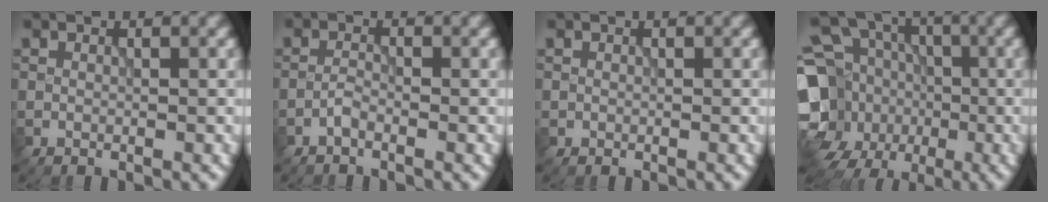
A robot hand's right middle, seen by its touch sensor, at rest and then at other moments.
{"total": 0.9, "force": [-0.8, 0.2, 0.5], "torque": [-0.010, 0.002, -0.018]}
{"total": 0.0}
{"total": 15.1, "force": [-1.8, 12.8, 7.8], "torque": [-0.181, -0.012, -0.057]}